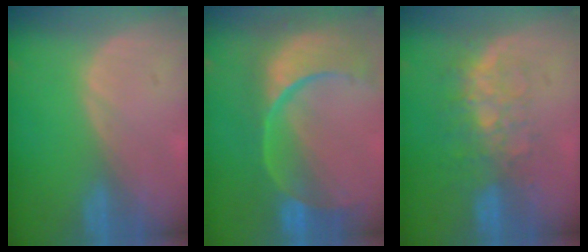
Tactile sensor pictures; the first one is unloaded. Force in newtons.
{"total": 13.5, "press": 10.8, "slide": 8.0}
{"total": 8.2, "press": 7.0, "slide": 4.1}